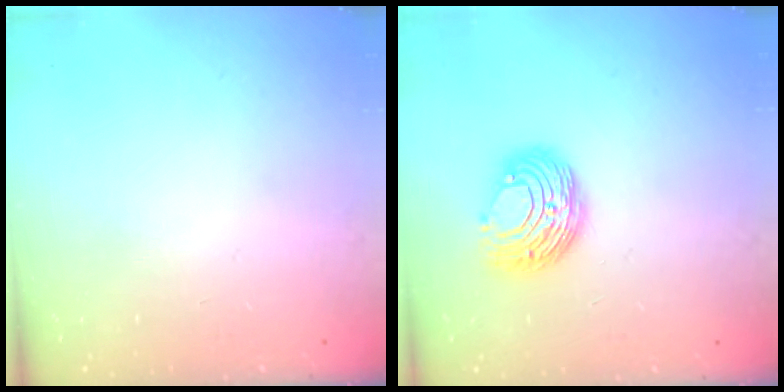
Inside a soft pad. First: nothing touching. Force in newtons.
{"total": 9.2, "press": 9.2, "slide": 0.4}